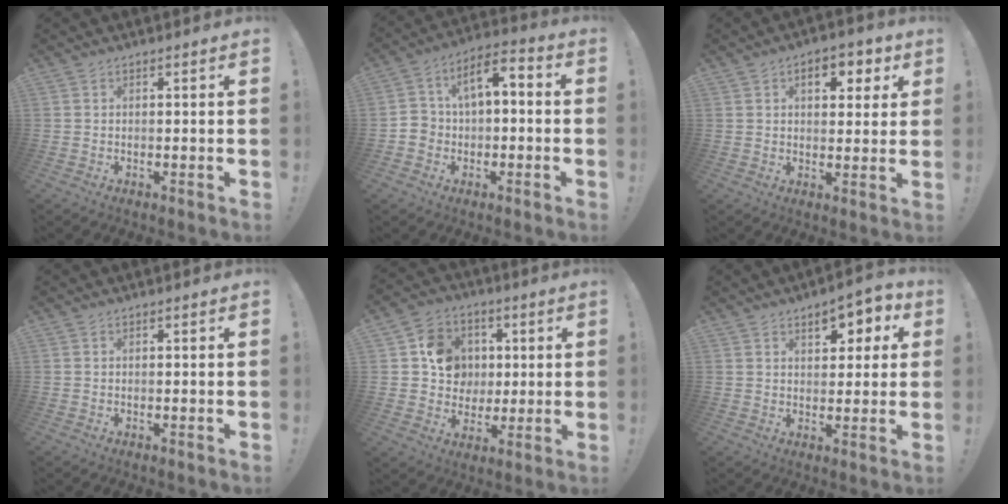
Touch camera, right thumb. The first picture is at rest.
{"total": 7.9, "force": [-1.9, 6.1, 4.7], "torque": [-0.067, 0.021, -0.035]}
{"total": 7.3, "force": [2.7, 4.4, 5.1], "torque": [-0.046, -0.009, 0.037]}
{"total": 0.0}
{"total": 12.7, "force": [2.0, 11.6, 4.9], "torque": [-0.062, 0.007, 0.049]}
{"total": 8.0, "force": [3.7, 4.5, 5.4], "torque": [-0.051, -0.018, 0.059]}